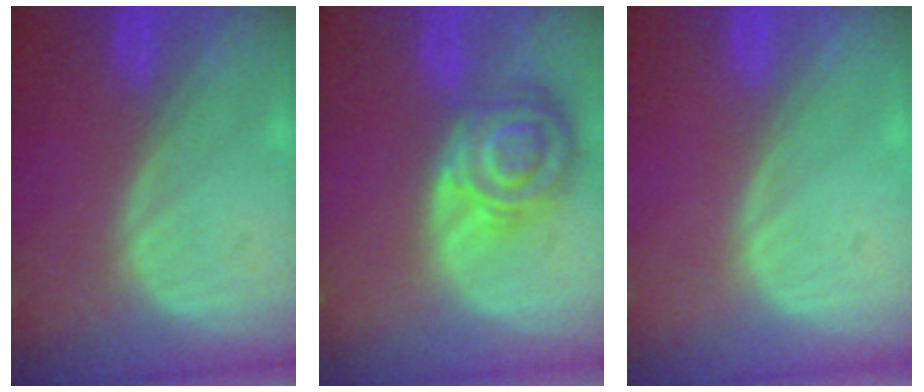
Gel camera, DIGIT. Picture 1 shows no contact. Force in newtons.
{"total": 8.3, "press": 7.3, "slide": 4.0}
{"total": 0.0}